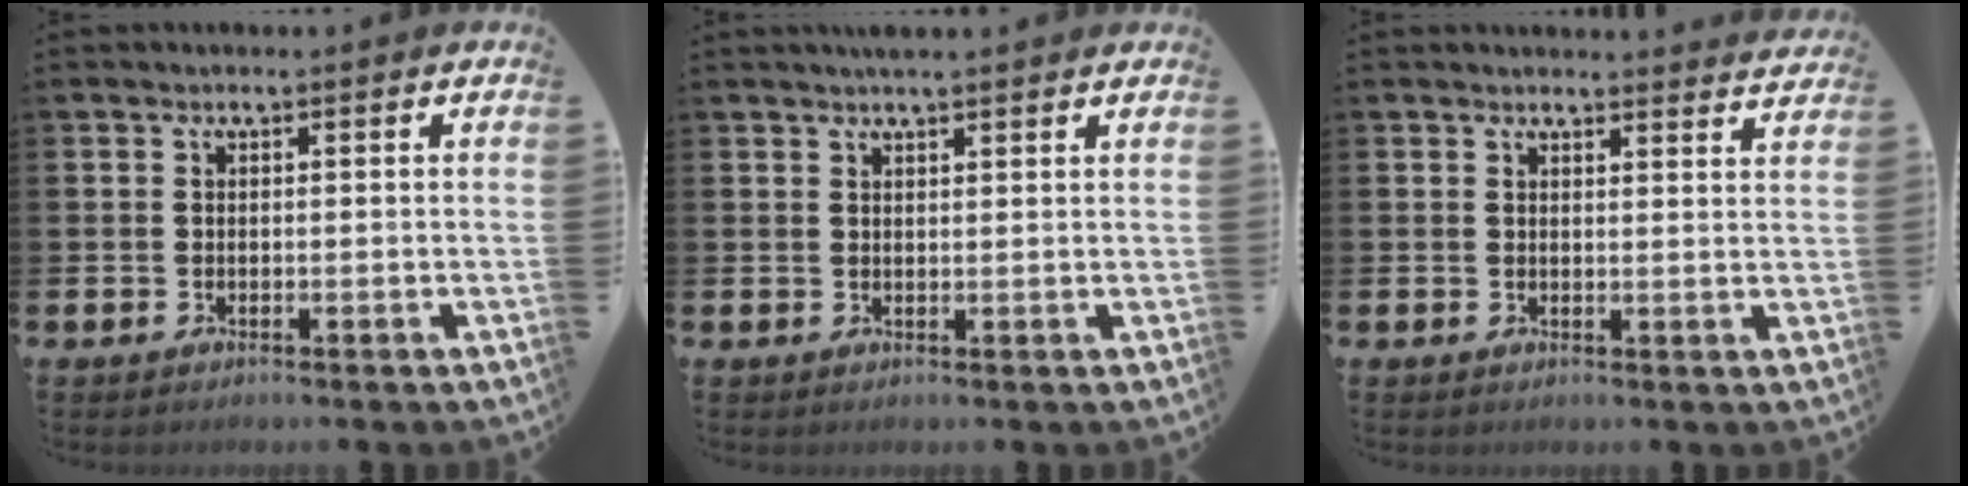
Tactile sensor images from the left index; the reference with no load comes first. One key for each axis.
{"total": 2.3, "fx": 2.1, "fy": 0.3, "fz": 0.8, "tx": -0.006, "ty": -0.007, "tz": 0.036}
{"total": 2.5, "fx": 2.5, "fy": 0.1, "fz": -0.1, "tx": 0.009, "ty": -0.019, "tz": 0.044}